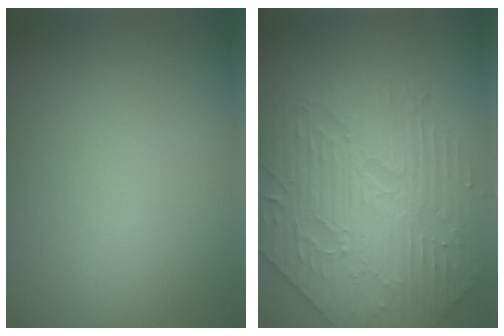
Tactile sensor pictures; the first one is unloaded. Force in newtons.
{"total": 5.1, "press": 4.8, "slide": 1.7}